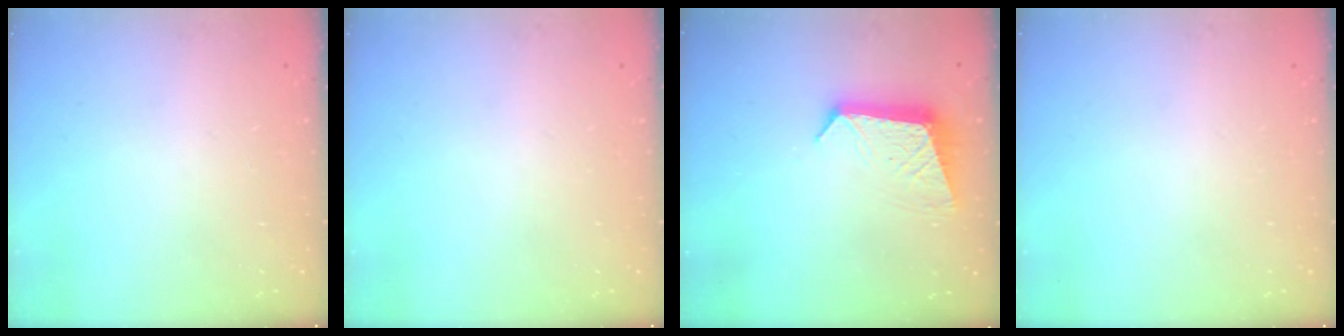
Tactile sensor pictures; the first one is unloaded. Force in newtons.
{"total": 0.0}
{"total": 10.0, "press": 10.0, "slide": 0.5}
{"total": 0.0}